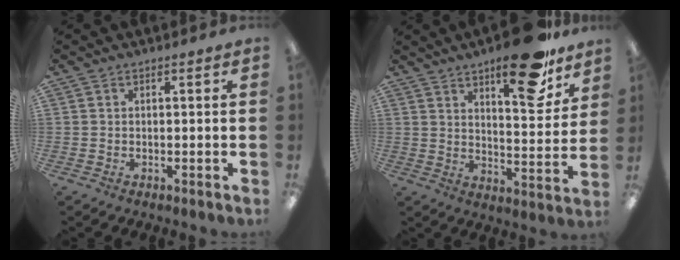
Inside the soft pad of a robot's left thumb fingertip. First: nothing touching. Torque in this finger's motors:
{"motor_torque": [0.25, 0.35, 1.54, -1.24, 0.10]}